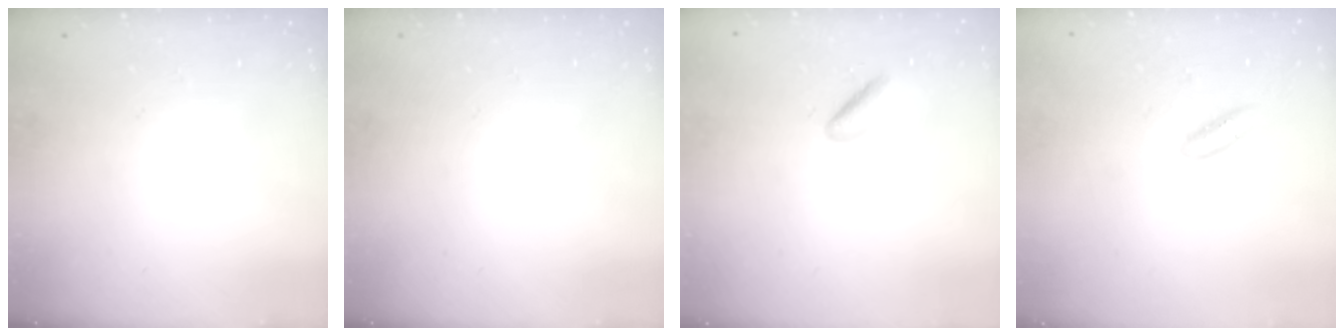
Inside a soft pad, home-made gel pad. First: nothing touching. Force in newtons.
{"total": 0.0}
{"total": 2.3, "press": 2.1, "slide": 0.9}
{"total": 2.6, "press": 2.3, "slide": 1.3}